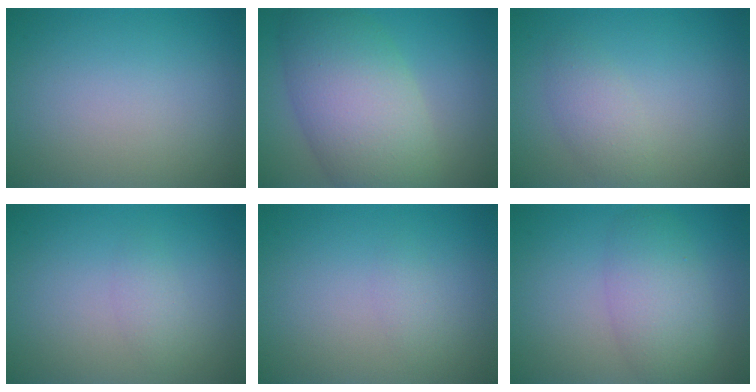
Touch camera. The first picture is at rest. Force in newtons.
{"total": 9.3, "press": 9.2, "slide": 0.6}
{"total": 2.1, "press": 2.1, "slide": 0.1}
{"total": 1.1, "press": 1.1, "slide": 0.1}
{"total": 2.1, "press": 2.1, "slide": 0.2}
{"total": 4.4, "press": 4.4, "slide": 0.1}